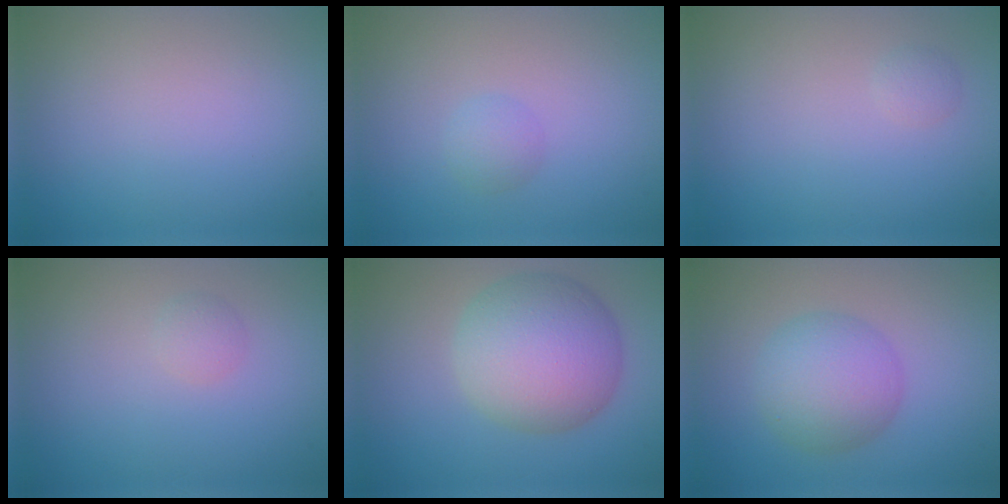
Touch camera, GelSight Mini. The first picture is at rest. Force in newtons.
{"total": 1.3, "press": 1.3, "slide": 0.1}
{"total": 0.7, "press": 0.7, "slide": 0.1}
{"total": 1.0, "press": 1.0, "slide": 0.0}
{"total": 9.0, "press": 9.0, "slide": 0.4}
{"total": 5.3, "press": 5.3, "slide": 0.1}